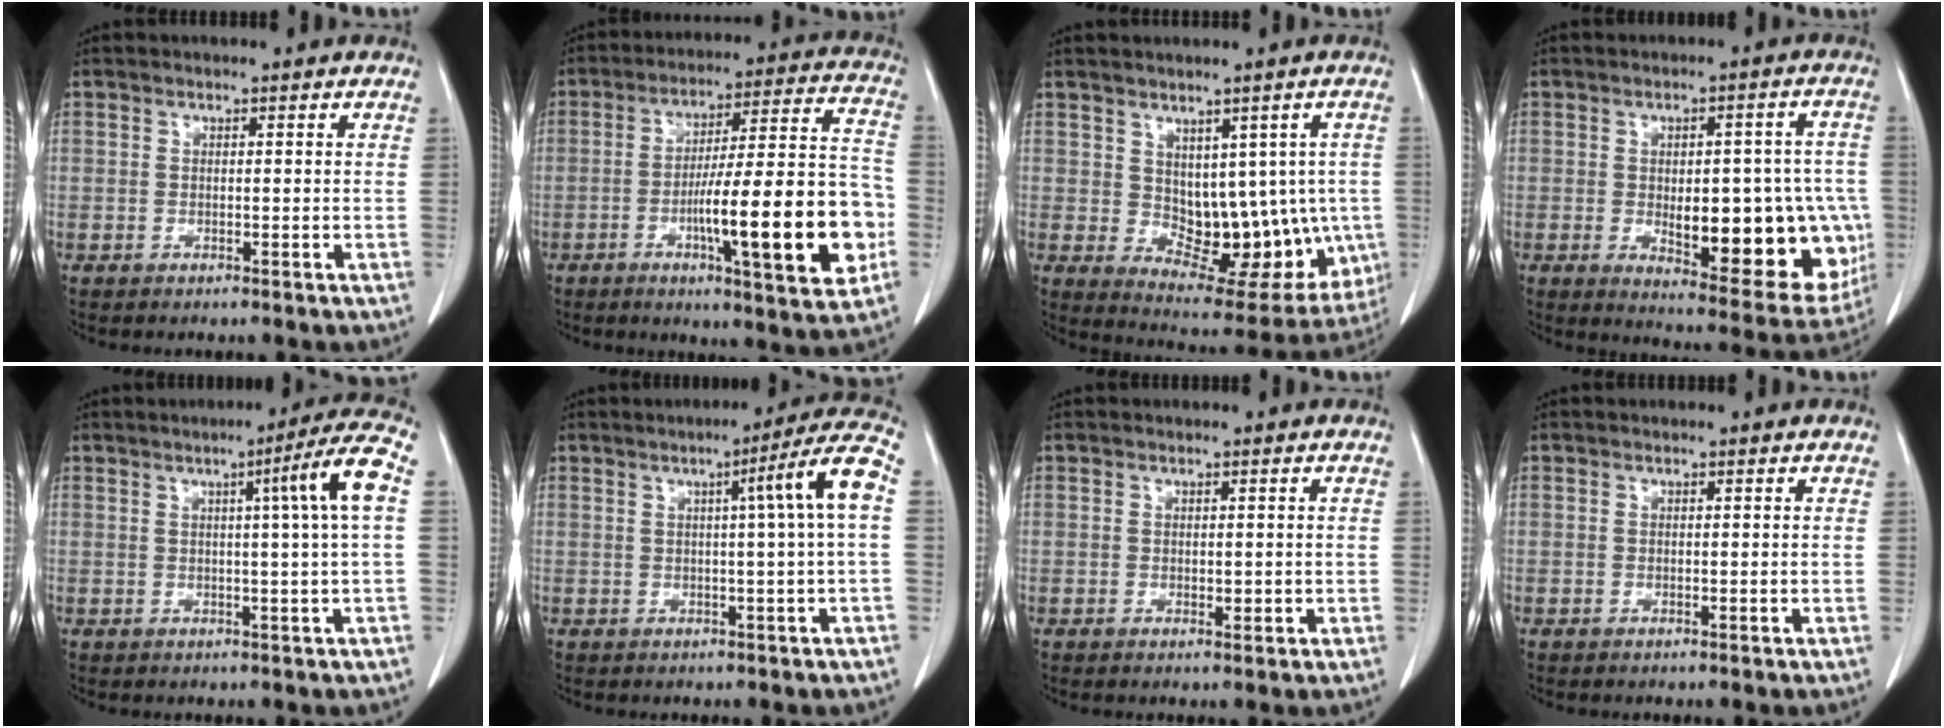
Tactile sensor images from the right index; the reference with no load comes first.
{"total": 20.3, "force": [-5.6, 2.3, 19.3], "torque": [-0.256, 0.016, -0.076]}
{"total": 13.7, "force": [-0.4, 7.9, 11.2], "torque": [-0.123, 0.002, 0.020]}
{"total": 18.8, "force": [-3.3, 7.2, 17.0], "torque": [-0.158, 0.013, -0.012]}
{"total": 8.0, "force": [1.3, -1.6, 7.7], "torque": [-0.105, 0.009, 0.019]}
{"total": 8.1, "force": [1.1, -1.5, 7.9], "torque": [-0.106, 0.012, 0.015]}
{"total": 1.1, "force": [0.0, 0.5, 0.9], "torque": [-0.012, -0.003, 0.003]}
{"total": 0.0}